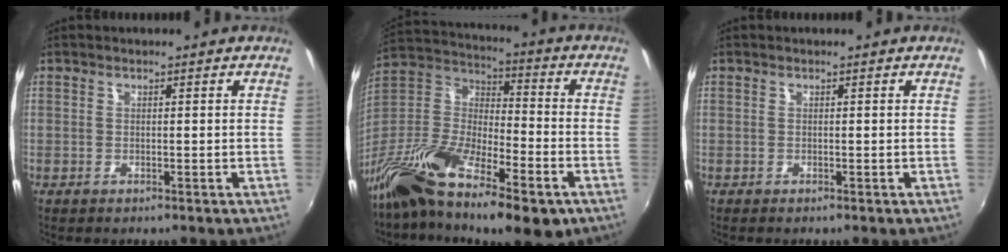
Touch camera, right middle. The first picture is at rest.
{"total": 24.4, "force": [-14.9, 8.6, 17.4], "torque": [-0.327, -0.028, -0.267]}
{"total": 0.0}